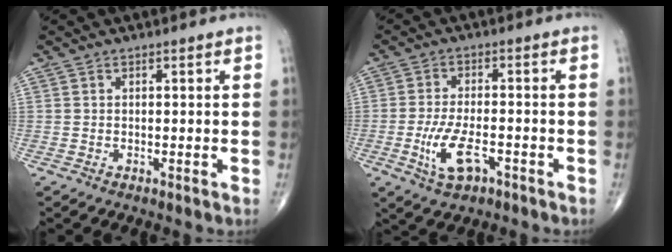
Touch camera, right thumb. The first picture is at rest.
{"total": 7.6, "force": [-3.1, 3.3, 6.1], "torque": [-0.121, 0.008, -0.054]}